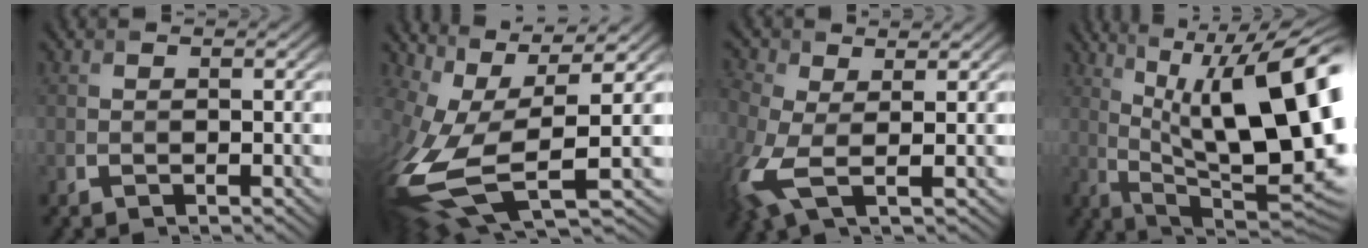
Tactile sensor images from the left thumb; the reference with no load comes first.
{"total": 14.9, "force": [-2.1, 6.0, 13.5], "torque": [-0.306, -0.032, -0.022]}
{"total": 8.4, "force": [-0.5, 4.6, 7.0], "torque": [-0.221, -0.003, -0.020]}
{"total": 18.0, "force": [3.5, 6.4, 16.4], "torque": [-0.244, 0.023, 0.065]}